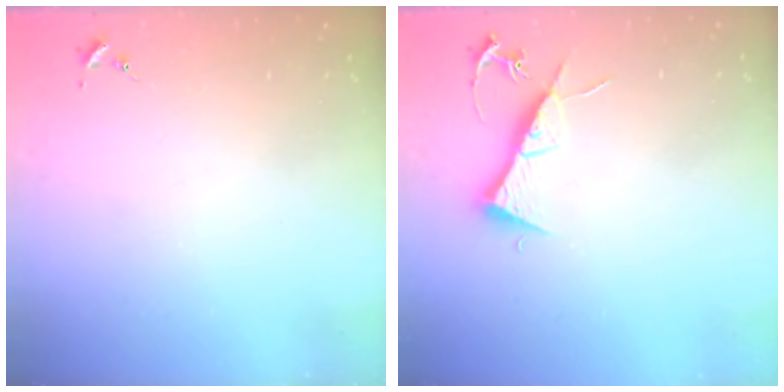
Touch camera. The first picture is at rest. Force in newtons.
{"total": 9.6, "press": 9.6, "slide": 0.6}